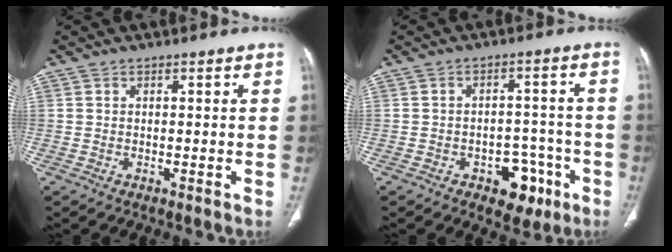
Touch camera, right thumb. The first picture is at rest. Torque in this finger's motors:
{"motor_torque": [2.53, 2.49, 0.54, -0.41, 0.00]}